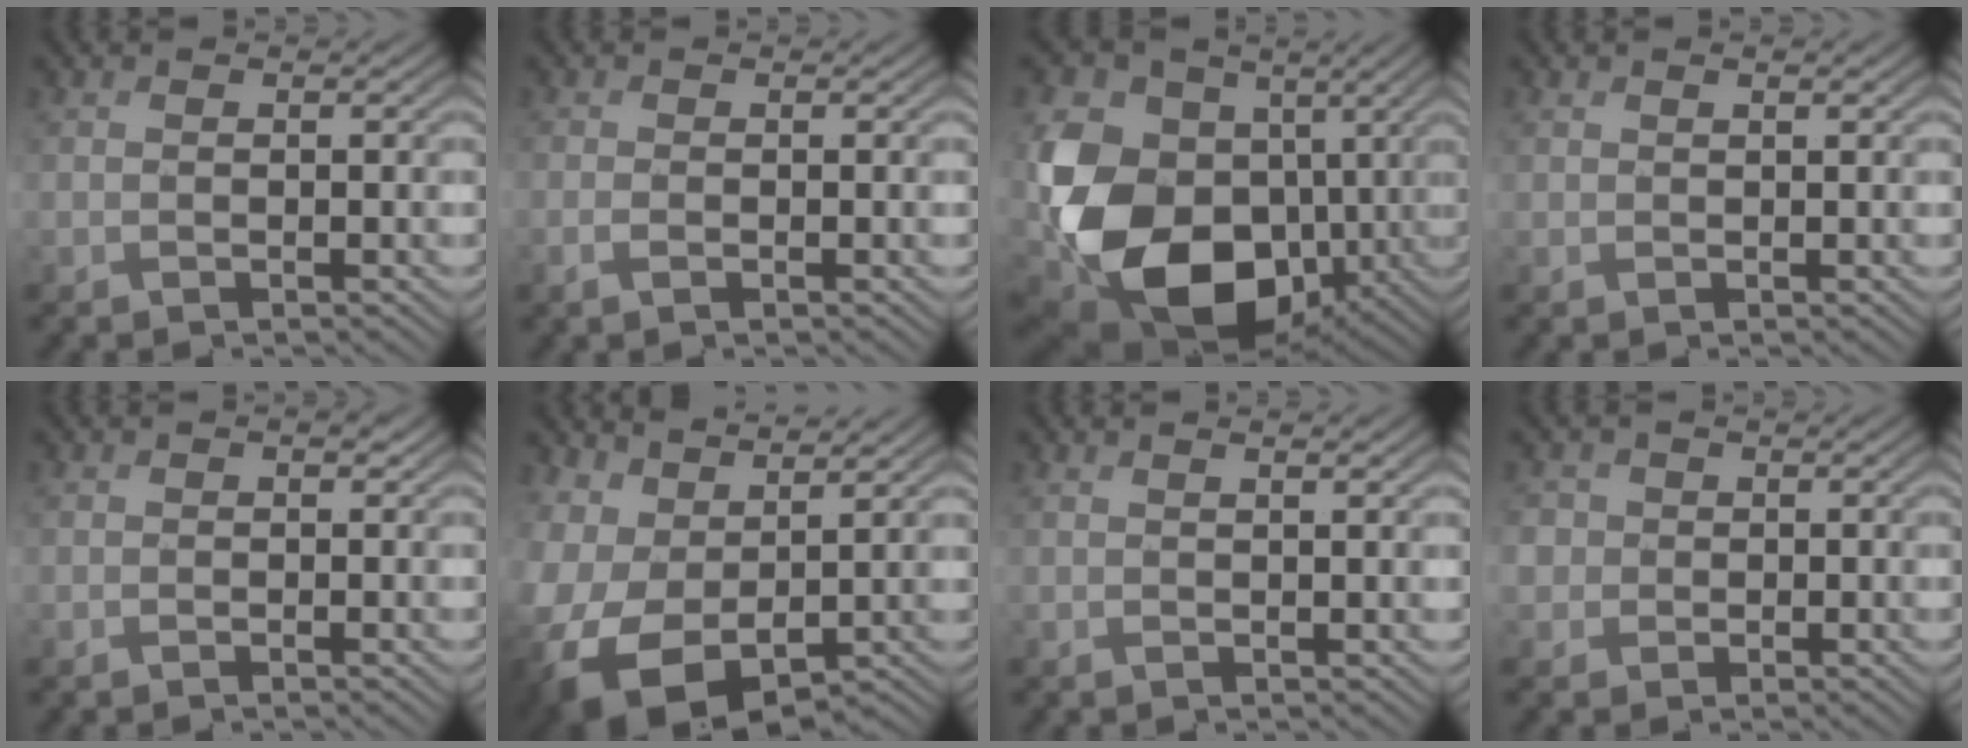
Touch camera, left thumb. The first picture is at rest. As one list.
[{"total": 1.2, "force": [-0.5, 0.5, 1.0], "torque": [-0.028, -0.003, -0.012]}, {"total": 17.9, "force": [-2.2, 13.3, 11.7], "torque": [-0.265, -0.036, -0.030]}, {"total": 0.9, "force": [0.6, 0.1, 0.6], "torque": [-0.014, 0.003, 0.011]}, {"total": 1.1, "force": [0.1, 0.7, 0.9], "torque": [-0.011, 0.001, 0.001]}, {"total": 12.4, "force": [1.8, 8.4, 9.0], "torque": [-0.238, -0.039, 0.056]}, {"total": 1.7, "force": [0.9, 0.3, 1.4], "torque": [-0.026, 0.003, 0.014]}, {"total": 2.9, "force": [0.2, 2.8, 0.7], "torque": [-0.027, 0.003, -0.003]}]